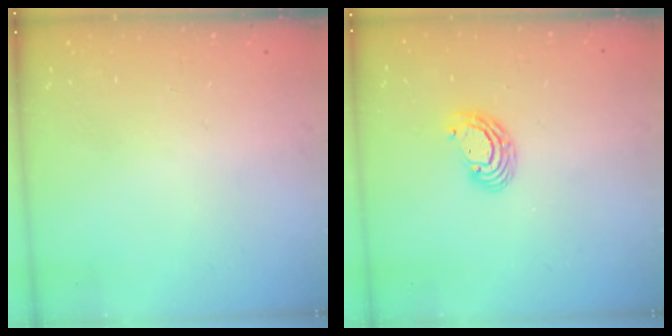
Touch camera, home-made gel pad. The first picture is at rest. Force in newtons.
{"total": 6.7, "press": 6.7, "slide": 0.6}